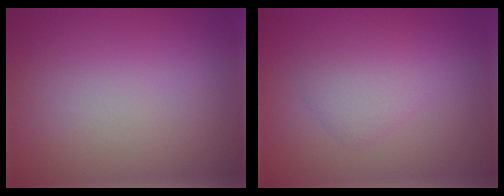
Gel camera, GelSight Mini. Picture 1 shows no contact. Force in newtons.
{"total": 2.2, "press": 2.2, "slide": 0.0}